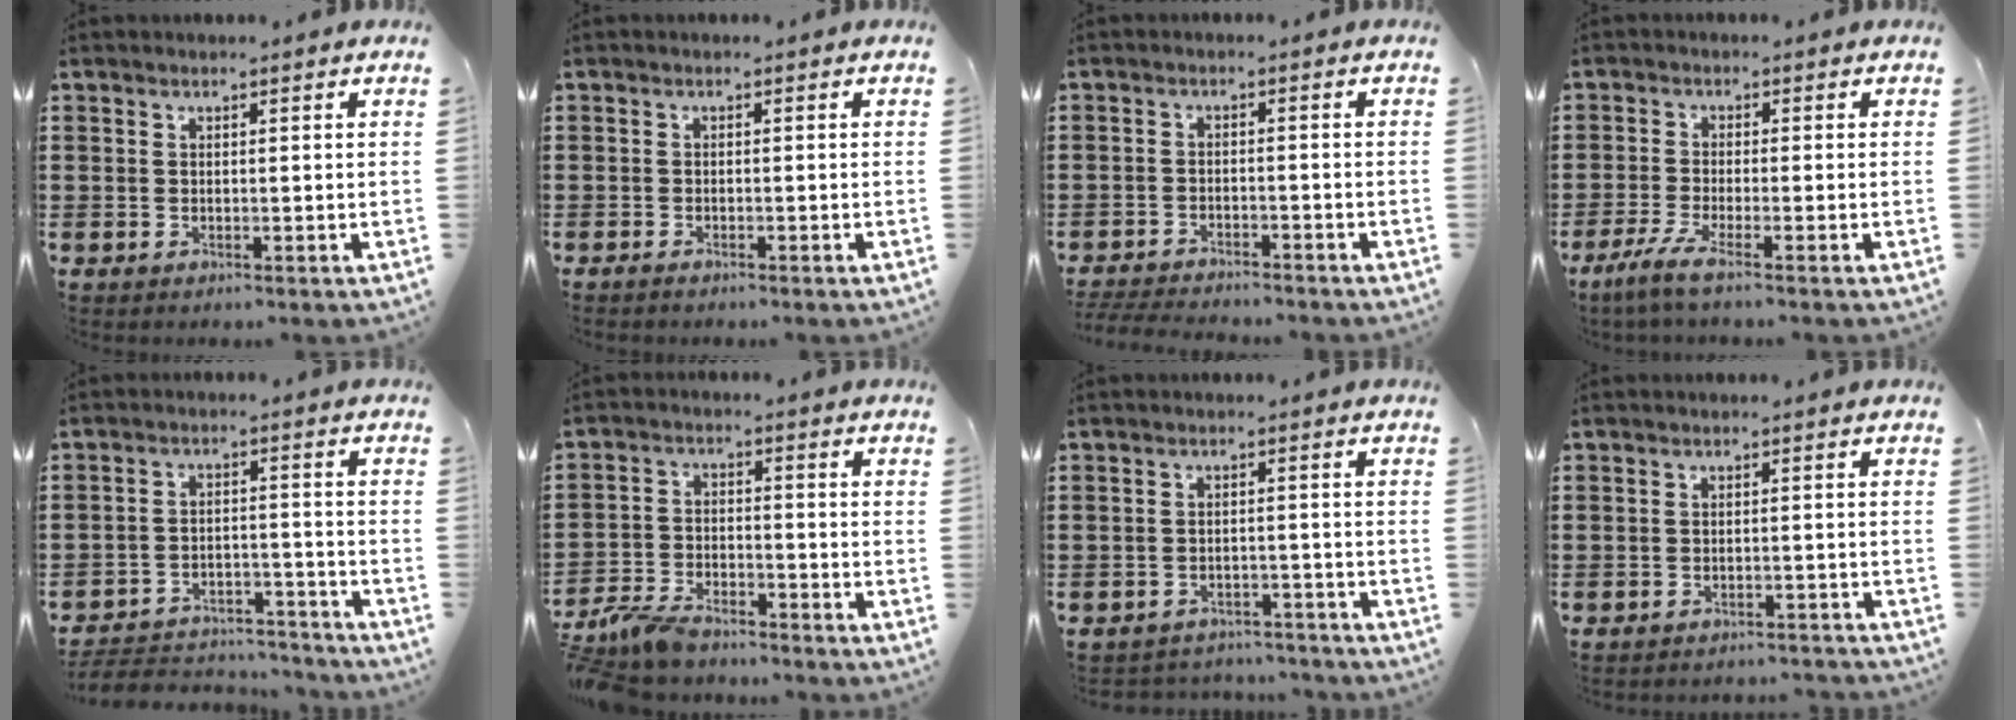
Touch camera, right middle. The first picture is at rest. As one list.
[{"total": 0.7, "force": [-0.7, 0.2, 0.2], "torque": [-0.005, -0.002, -0.014]}, {"total": 3.3, "force": [-3.3, 0.2, 0.4], "torque": [-0.018, -0.005, -0.071]}, {"total": 3.4, "force": [-2.4, 0.2, 2.5], "torque": [-0.065, -0.012, -0.049]}, {"total": 4.7, "force": [-4.6, 0.9, 0.8], "torque": [-0.023, 0.005, -0.095]}, {"total": 6.1, "force": [-5.6, 1.5, 2.0], "torque": [-0.056, 0.002, -0.114]}, {"total": 2.7, "force": [-2.7, 0.3, -0.1], "torque": [-0.008, -0.003, -0.058]}, {"total": 2.0, "force": [-2.0, 0.1, -0.1], "torque": [-0.006, 0.000, -0.043]}]